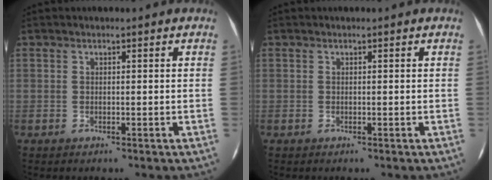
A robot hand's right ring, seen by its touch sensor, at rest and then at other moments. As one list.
[{"total": 0.0}]